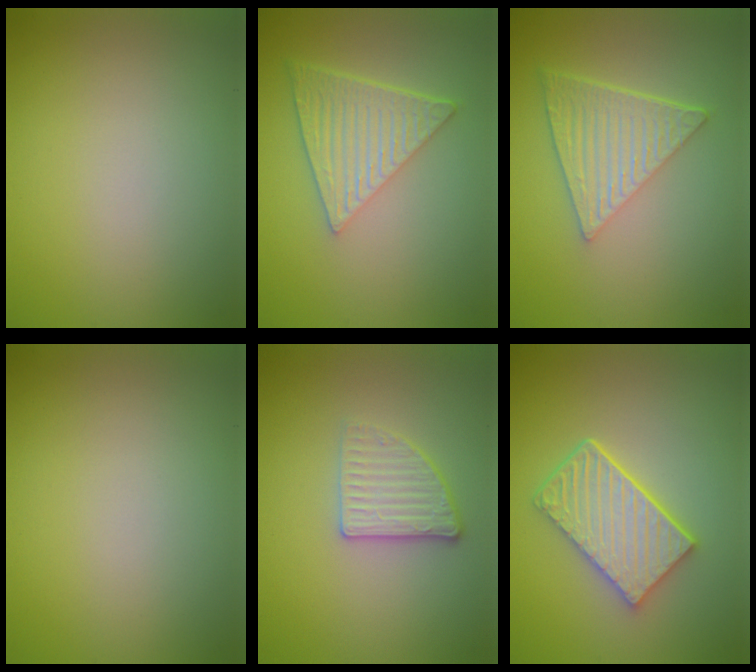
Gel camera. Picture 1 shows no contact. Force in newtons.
{"total": 6.5, "press": 4.5, "slide": 4.7}
{"total": 6.4, "press": 4.4, "slide": 4.6}
{"total": 0.0}
{"total": 2.7, "press": 2.5, "slide": 1.0}
{"total": 5.3, "press": 4.3, "slide": 3.2}